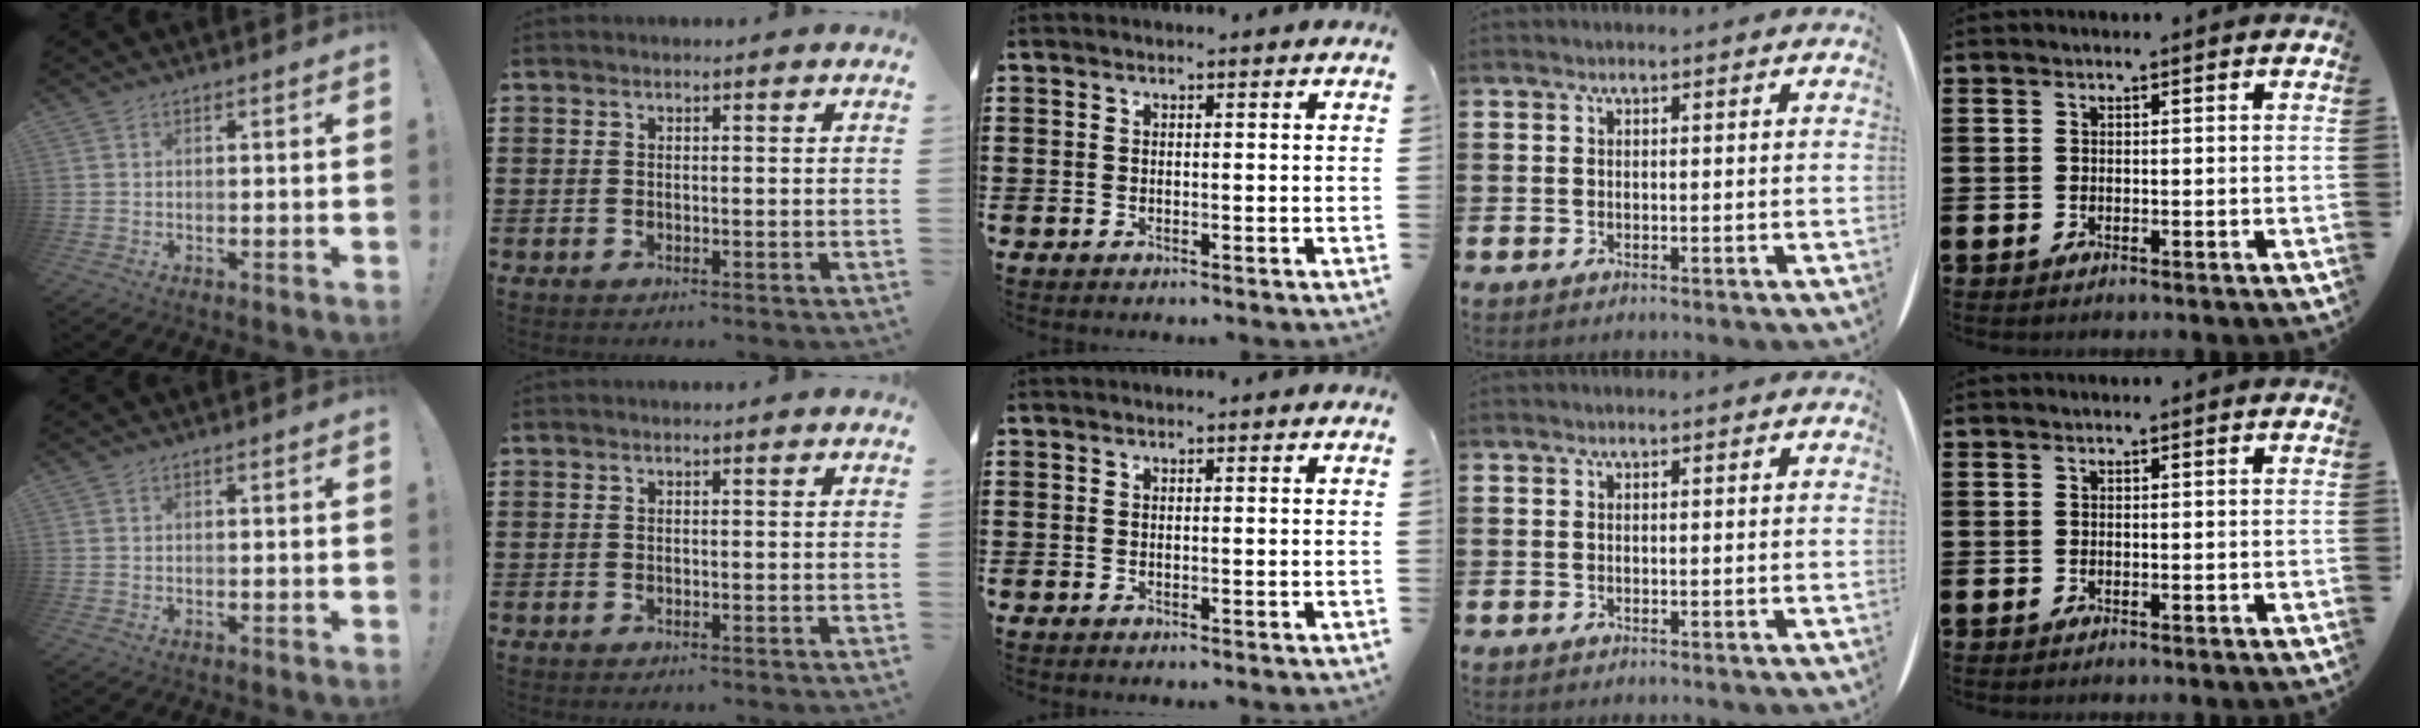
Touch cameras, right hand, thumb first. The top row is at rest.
{}